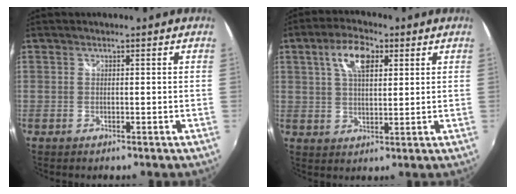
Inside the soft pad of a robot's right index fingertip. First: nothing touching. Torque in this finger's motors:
{"motor_torque": [0.60, 0.57, 0.23, 0.10]}